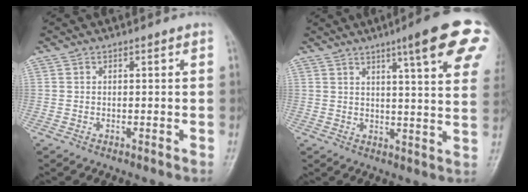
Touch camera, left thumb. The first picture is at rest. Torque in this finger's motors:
{"motor_torque": [2.41, 1.64, 1.77, -1.00, 0.10]}